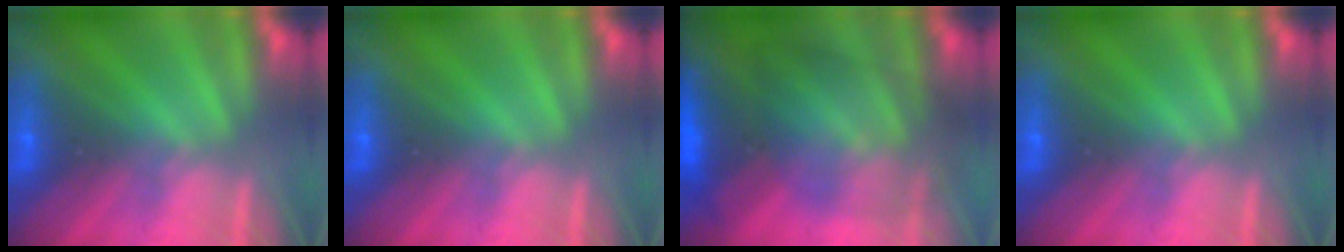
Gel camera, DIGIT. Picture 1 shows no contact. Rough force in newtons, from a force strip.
{"total": 0.0}
{"total": 7.4}
{"total": 0.0}